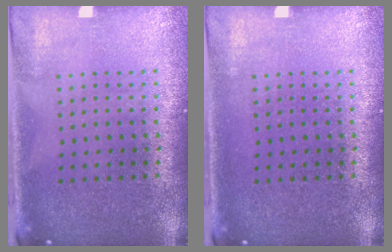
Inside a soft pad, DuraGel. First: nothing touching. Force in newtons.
{"total": 0.0}